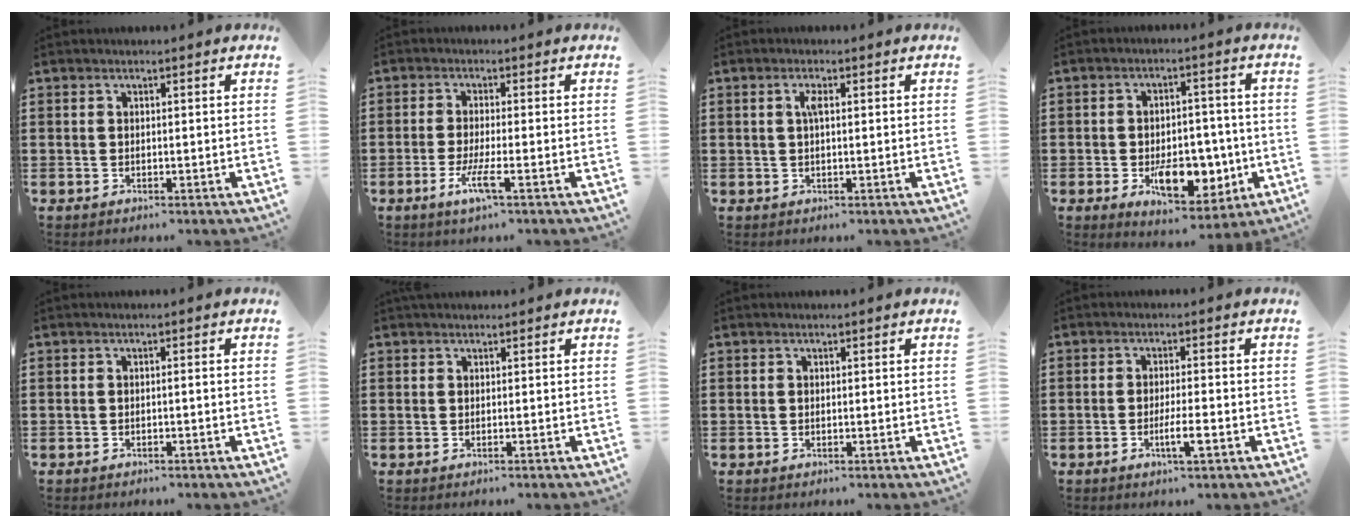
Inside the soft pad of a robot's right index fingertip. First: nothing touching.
{"total": 4.6, "force": [-2.2, 0.4, 4.0], "torque": [-0.087, -0.015, -0.043]}
{"total": 2.0, "force": [0.4, 0.5, 1.8], "torque": [-0.037, 0.004, 0.005]}
{"total": 10.4, "force": [-3.1, 6.1, 7.9], "torque": [-0.125, 0.001, -0.049]}
{"total": 0.6, "force": [-0.6, 0.0, 0.3], "torque": [-0.007, -0.002, -0.011]}
{"total": 0.0}
{"total": 0.0}
{"total": 3.6, "force": [-1.5, 0.1, 3.2], "torque": [-0.055, -0.005, -0.027]}